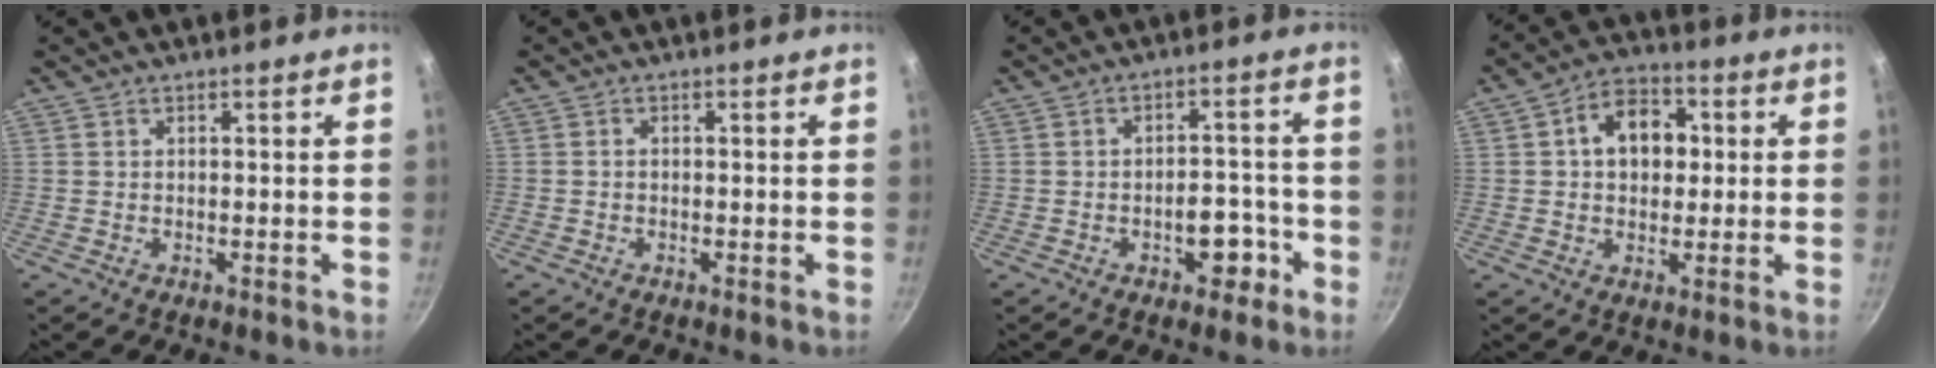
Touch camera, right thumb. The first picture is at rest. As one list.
[{"total": 0.5, "force": [-0.2, 0.4, 0.3], "torque": [-0.003, 0.003, -0.006]}, {"total": 6.4, "force": [-2.8, 3.8, 4.3], "torque": [-0.024, 0.030, -0.034]}, {"total": 9.9, "force": [1.5, 7.3, 6.5], "torque": [-0.060, 0.014, 0.011]}]